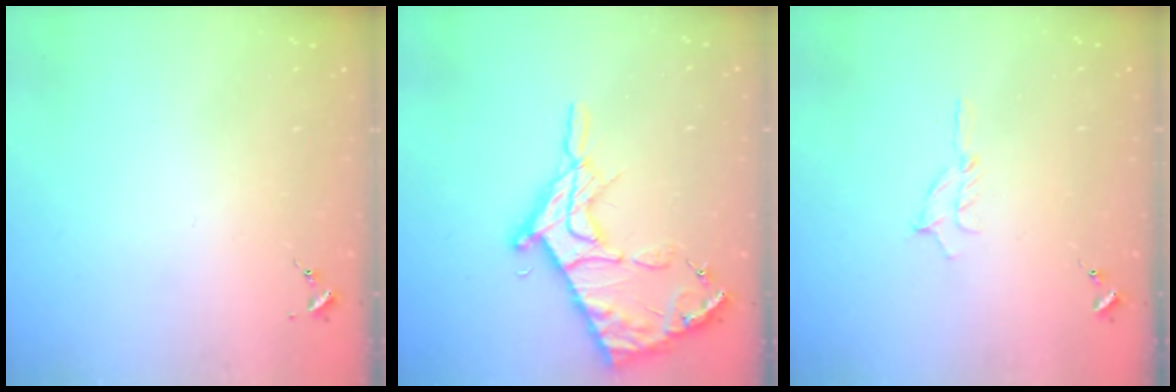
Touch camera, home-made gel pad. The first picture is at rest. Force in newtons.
{"total": 16.8, "press": 16.8, "slide": 1.3}
{"total": 5.0, "press": 5.0, "slide": 0.6}